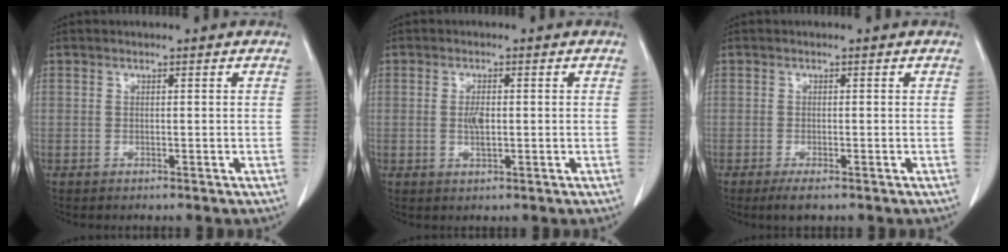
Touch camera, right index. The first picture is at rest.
{"total": 2.5, "force": [0.0, 0.8, 2.4], "torque": [-0.048, -0.002, 0.002]}
{"total": 2.1, "force": [-1.3, 0.3, 1.6], "torque": [-0.029, -0.006, -0.023]}